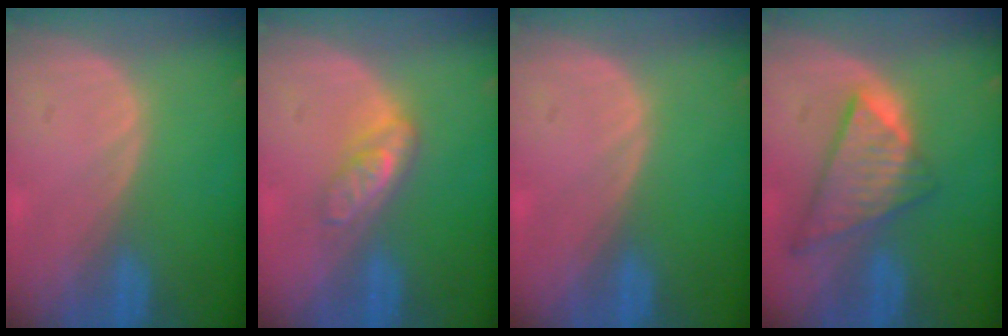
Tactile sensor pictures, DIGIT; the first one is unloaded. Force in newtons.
{"total": 4.6, "press": 4.1, "slide": 2.2}
{"total": 0.0}
{"total": 8.6, "press": 7.4, "slide": 4.4}